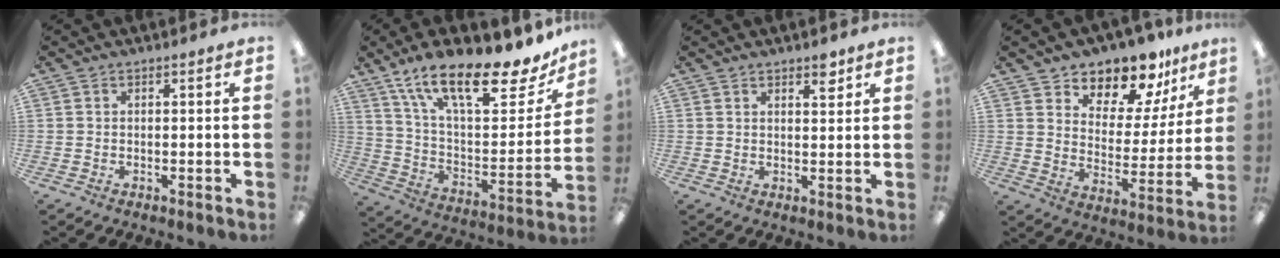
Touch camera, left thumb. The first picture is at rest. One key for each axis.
{"total": 21.6, "fx": 15.5, "fy": 7.2, "fz": 13.3, "tx": -0.209, "ty": -0.099, "tz": 0.259}
{"total": 3.7, "fx": 2.8, "fy": 1.5, "fz": 1.8, "tx": -0.008, "ty": -0.015, "tz": 0.044}
{"total": 11.3, "fx": 9.9, "fy": 4.8, "fz": 2.3, "tx": -0.041, "ty": -0.089, "tz": 0.180}